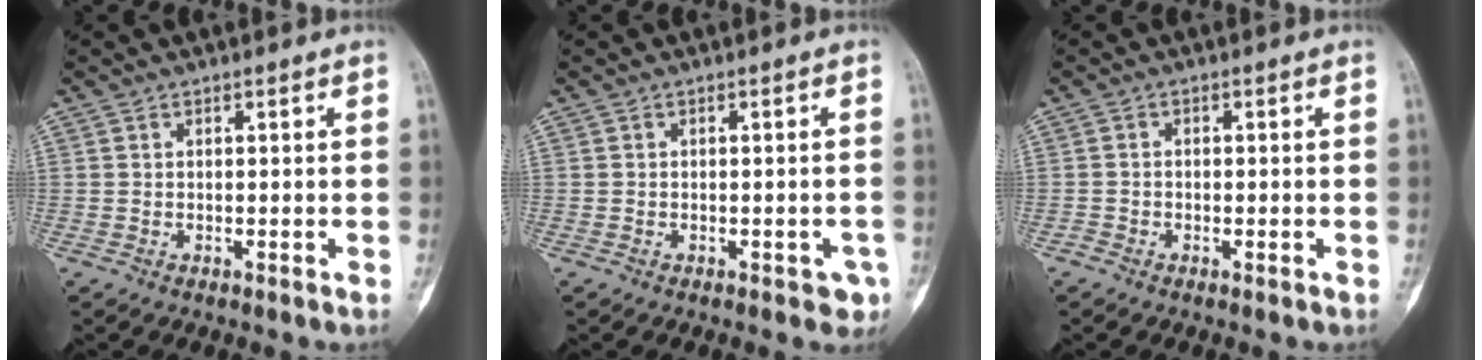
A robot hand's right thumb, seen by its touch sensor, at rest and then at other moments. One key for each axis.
{"total": 2.9, "fx": -1.4, "fy": 1.5, "fz": 2.0, "tx": -0.007, "ty": 0.008, "tz": -0.014}
{"total": 0.9, "fx": -0.6, "fy": 0.6, "fz": 0.3, "tx": 0.000, "ty": 0.002, "tz": -0.017}